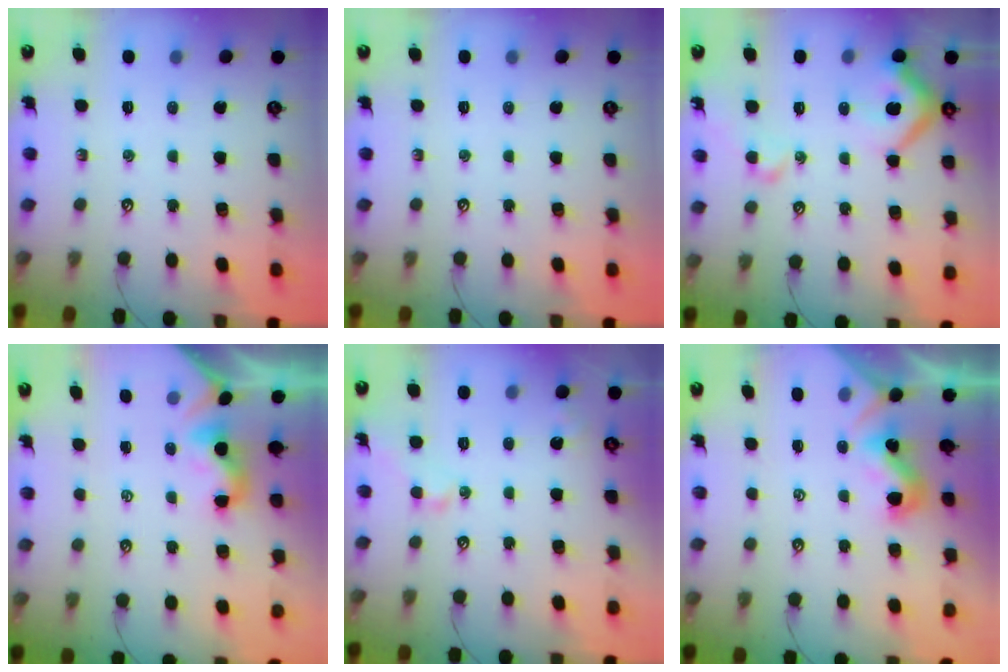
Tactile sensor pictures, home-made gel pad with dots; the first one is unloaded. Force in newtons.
{"total": 0.0}
{"total": 10.3, "press": 10.2, "slide": 1.5}
{"total": 2.0, "press": 2.0, "slide": 0.5}
{"total": 1.9, "press": 1.8, "slide": 0.7}
{"total": 1.3, "press": 1.2, "slide": 0.3}